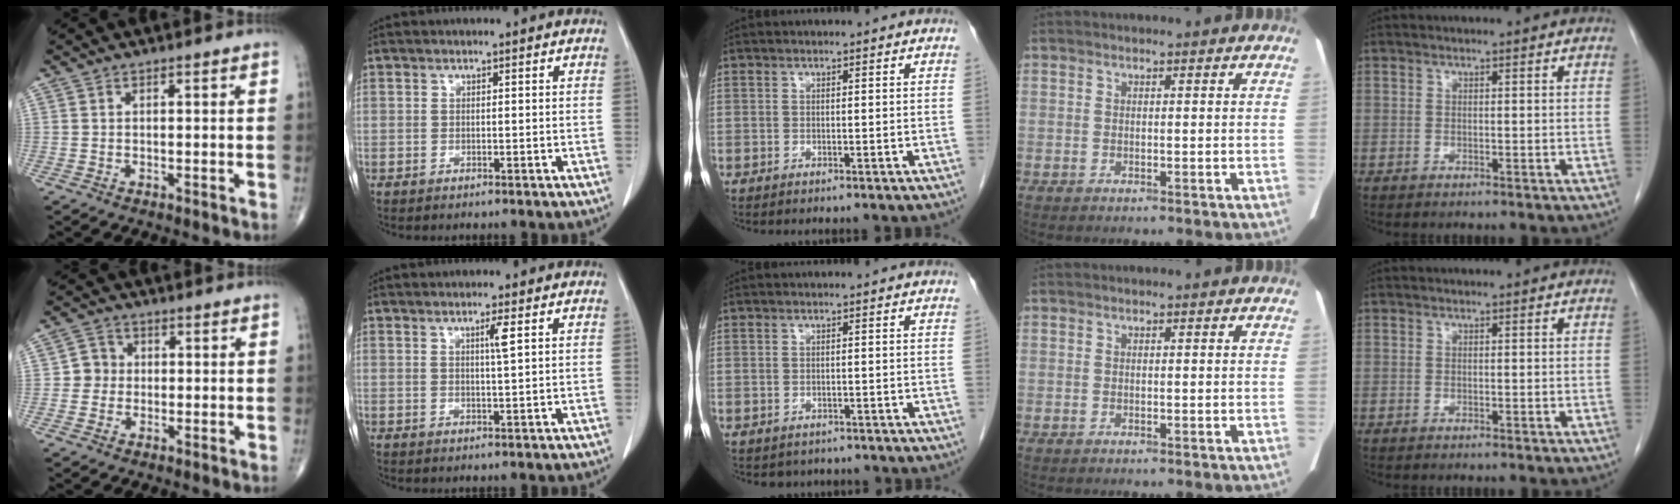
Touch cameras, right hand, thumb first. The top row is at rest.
{"thumb": {"total": 3.7, "force": [-0.2, 3.6, 1.0], "torque": [0.009, 0.009, -0.012]}, "index": {"total": 2.0, "force": [0.8, -0.4, 1.8], "torque": [-0.035, -0.004, 0.015]}, "middle": {"total": 2.4, "force": [-2.1, 1.3, 0.2], "torque": [-0.007, 0.001, -0.027]}}